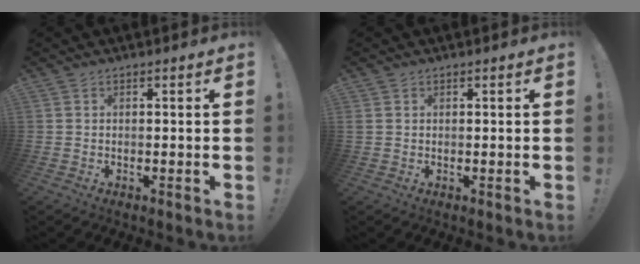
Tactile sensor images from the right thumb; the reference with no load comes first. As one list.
[{"total": 0.9, "force": [0.4, 0.8, 0.3], "torque": [-0.012, 0.006, 0.009]}]